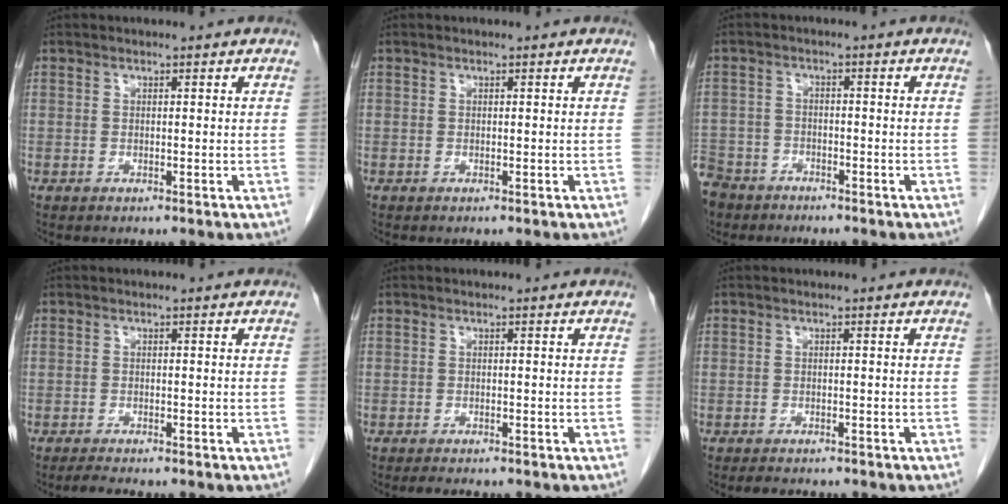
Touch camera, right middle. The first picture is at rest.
{"total": 0.0}
{"total": 11.0, "force": [-7.7, 7.3, 2.9], "torque": [-0.106, -0.006, -0.134]}
{"total": 1.8, "force": [-1.6, 0.0, 0.8], "torque": [-0.022, -0.007, -0.028]}
{"total": 2.1, "force": [-1.8, 0.5, 1.0], "torque": [-0.019, -0.006, -0.023]}
{"total": 2.4, "force": [-2.1, 0.8, 0.9], "torque": [-0.020, -0.006, -0.026]}